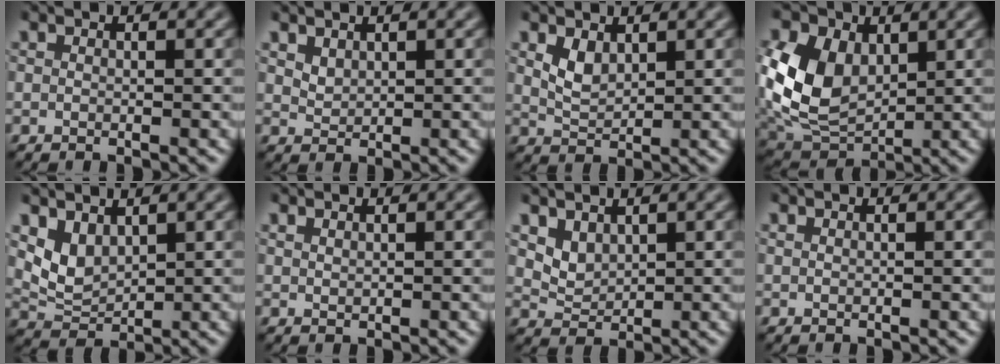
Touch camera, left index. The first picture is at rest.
{"total": 0.9, "force": [0.7, 0.6, 0.3], "torque": [-0.011, 0.004, 0.023]}
{"total": 1.4, "force": [0.5, 1.0, 0.9], "torque": [-0.027, -0.003, 0.024]}
{"total": 8.4, "force": [0.7, 6.1, 5.7], "torque": [-0.148, -0.005, 0.012]}
{"total": 2.5, "force": [1.2, 1.6, 1.4], "torque": [-0.041, -0.008, 0.038]}
{"total": 0.6, "force": [0.5, 0.2, 0.2], "torque": [0.001, 0.003, 0.006]}
{"total": 1.6, "force": [1.0, 1.1, 0.6], "torque": [-0.022, -0.006, 0.030]}
{"total": 0.0}